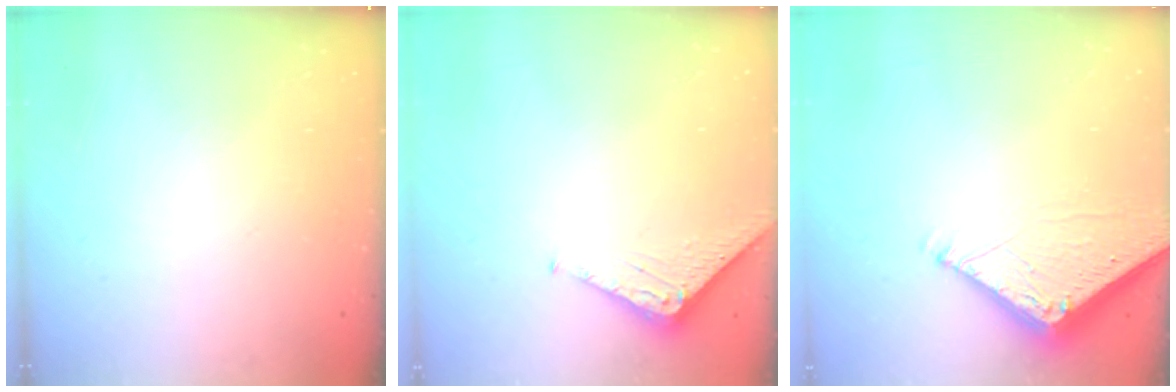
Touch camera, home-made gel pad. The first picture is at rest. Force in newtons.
{"total": 3.5, "press": 3.5, "slide": 0.3}
{"total": 6.6, "press": 6.6, "slide": 0.1}